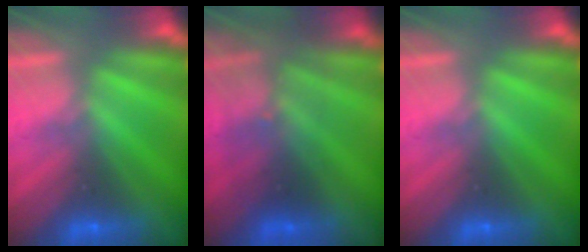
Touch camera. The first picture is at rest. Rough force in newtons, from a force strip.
{"total": 2.9}
{"total": 0.0}